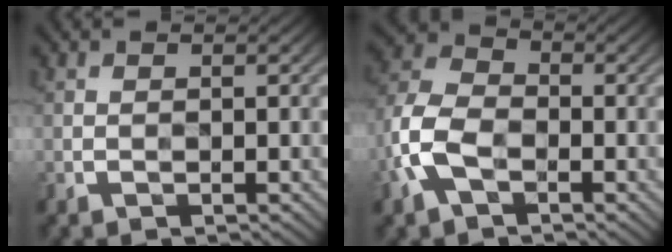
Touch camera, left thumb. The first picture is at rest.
{"total": 9.1, "force": [-3.4, 5.7, 6.2], "torque": [-0.160, 0.003, -0.082]}